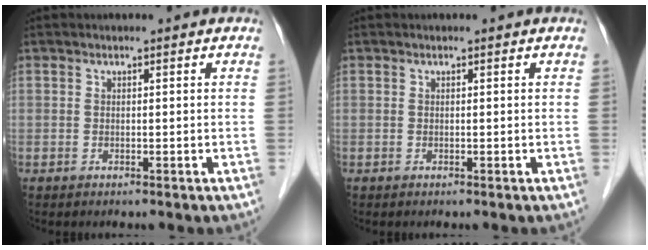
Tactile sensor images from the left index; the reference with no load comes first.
{"total": 0.0}